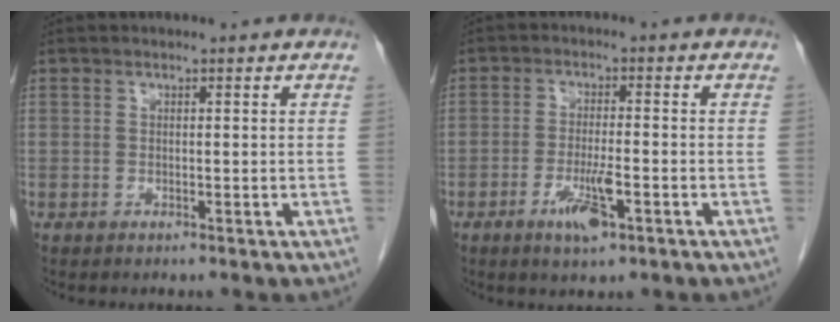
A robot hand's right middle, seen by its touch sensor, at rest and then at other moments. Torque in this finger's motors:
{"motor_torque": [0.17, -0.10, 0.09, 0.05]}